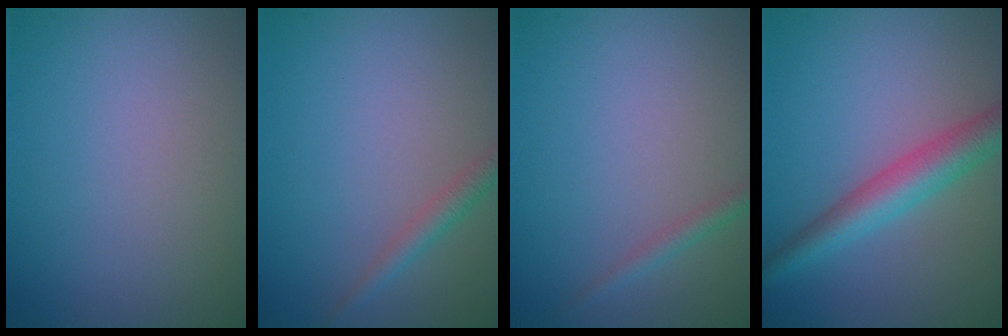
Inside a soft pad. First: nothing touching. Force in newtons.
{"total": 1.8, "press": 1.8, "slide": 0.1}
{"total": 1.3, "press": 1.3, "slide": 0.1}
{"total": 4.6, "press": 4.6, "slide": 0.1}